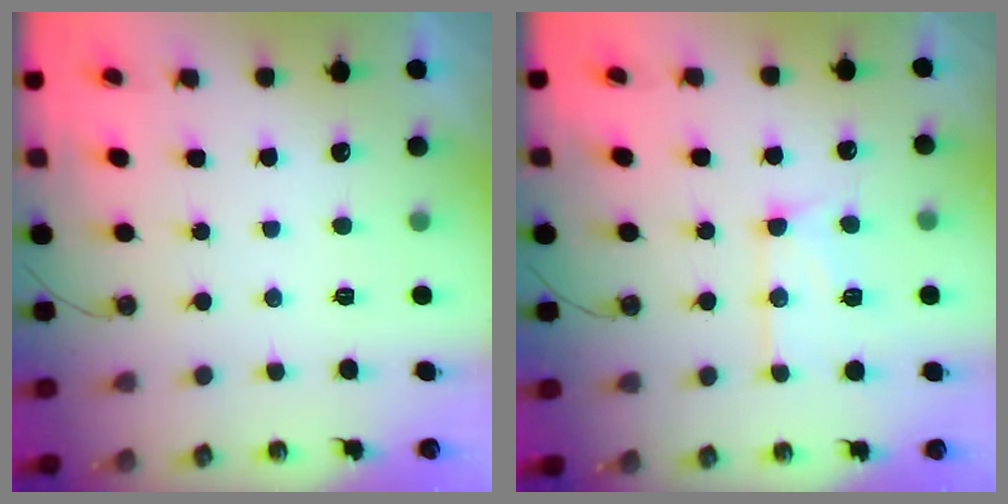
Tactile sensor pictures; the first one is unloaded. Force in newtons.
{"total": 12.8, "press": 12.8, "slide": 1.1}